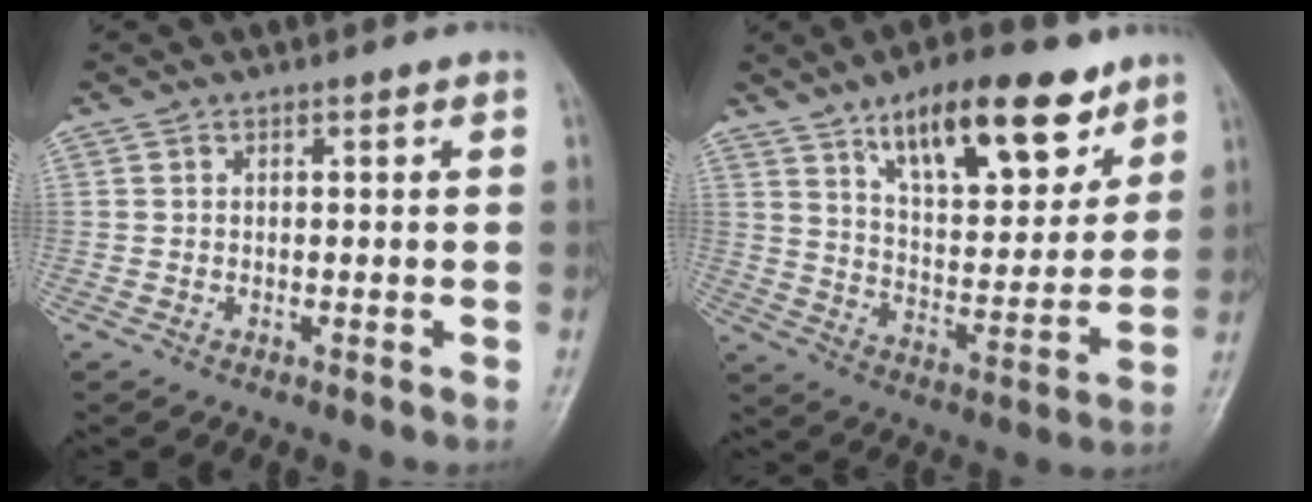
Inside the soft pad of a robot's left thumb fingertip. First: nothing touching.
{"total": 18.8, "force": [11.5, 7.4, 12.9], "torque": [-0.155, -0.057, 0.190]}